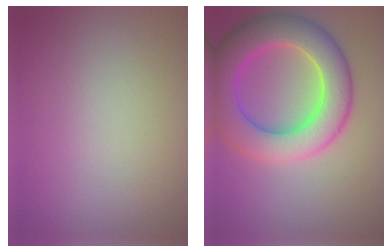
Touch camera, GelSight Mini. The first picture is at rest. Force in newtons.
{"total": 9.5, "press": 9.5, "slide": 0.2}